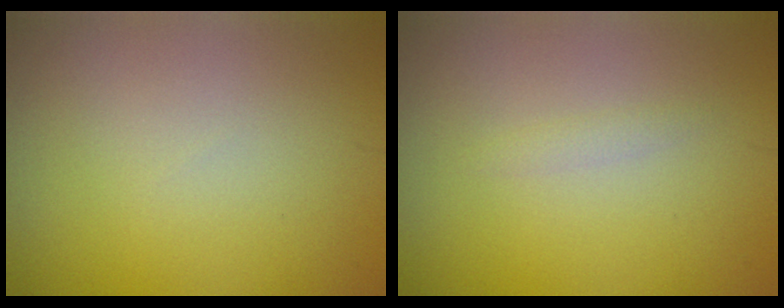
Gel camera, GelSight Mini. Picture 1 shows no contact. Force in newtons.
{"total": 0.7, "press": 0.6, "slide": 0.1}